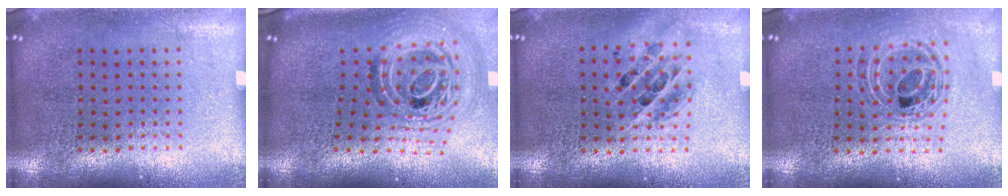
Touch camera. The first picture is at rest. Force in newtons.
{"total": 2.1, "press": 1.7, "slide": 1.3}
{"total": 1.4, "press": 1.3, "slide": 0.7}
{"total": 0.9, "press": 0.9, "slide": 0.2}